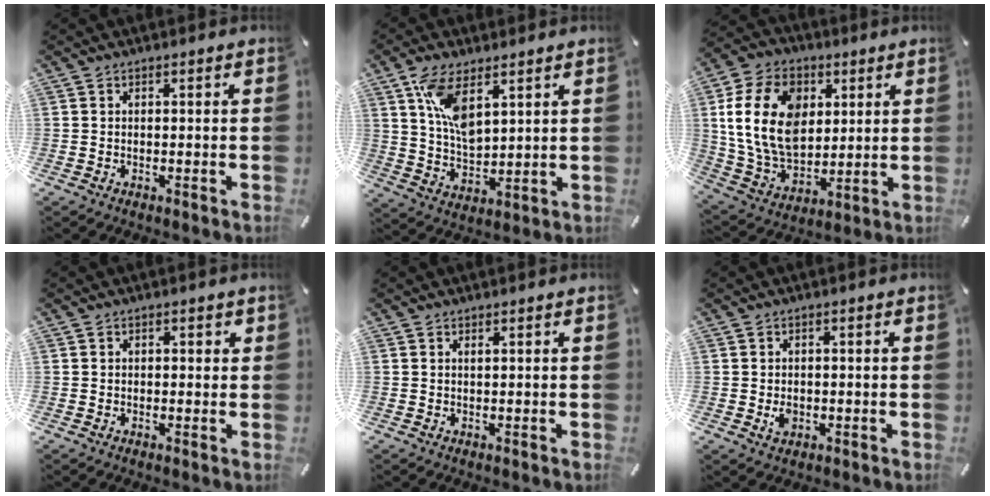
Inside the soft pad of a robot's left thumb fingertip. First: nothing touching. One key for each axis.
{"total": 10.6, "fx": 5.6, "fy": 5.1, "fz": 7.4, "tx": -0.159, "ty": -0.020, "tz": 0.102}
{"total": 17.8, "fx": 3.7, "fy": 13.3, "fz": 11.2, "tx": -0.230, "ty": 0.002, "tz": 0.068}
{"total": 1.1, "fx": 0.1, "fy": 1.0, "fz": 0.6, "tx": -0.003, "ty": 0.004, "tz": -0.004}
{"total": 0.5, "fx": 0.3, "fy": 0.0, "fz": 0.5, "tx": -0.008, "ty": 0.000, "tz": 0.005}
{"total": 2.7, "fx": -0.5, "fy": 2.1, "fz": 1.7, "tx": -0.022, "ty": 0.000, "tz": -0.010}